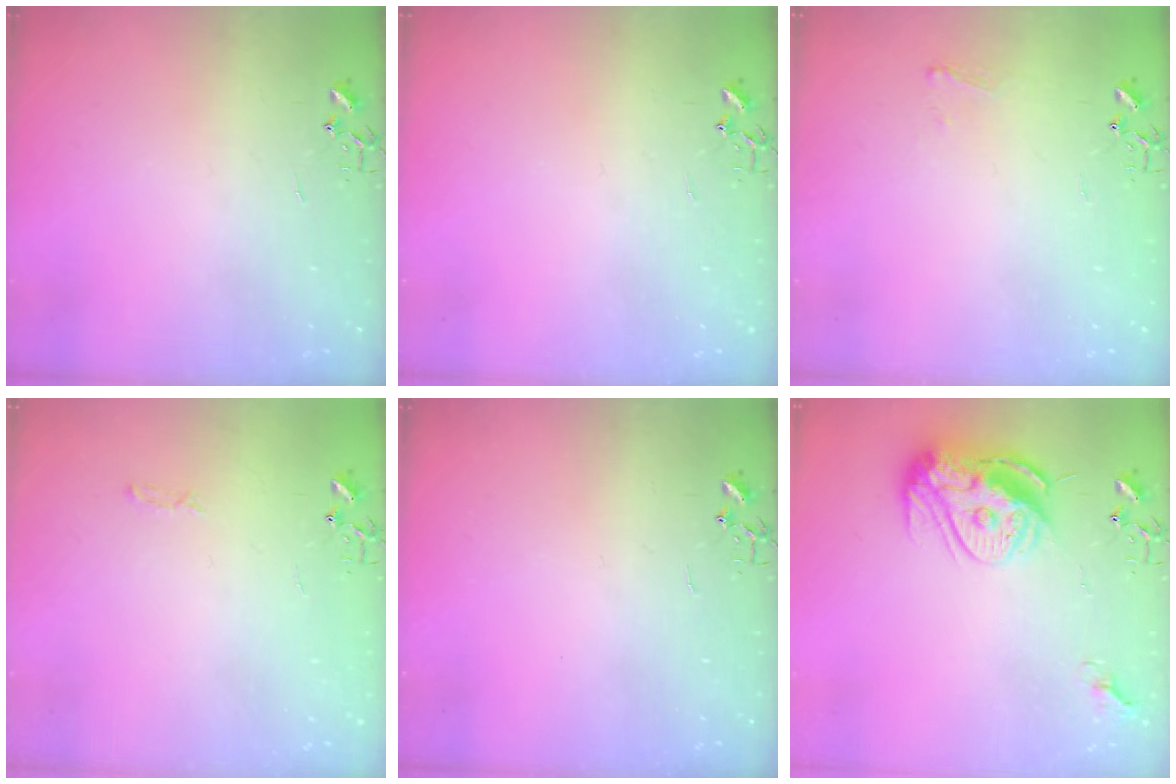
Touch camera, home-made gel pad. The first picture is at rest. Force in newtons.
{"total": 0.0}
{"total": 5.2, "press": 5.1, "slide": 0.6}
{"total": 3.3, "press": 3.3, "slide": 0.5}
{"total": 0.0}
{"total": 15.6, "press": 15.6, "slide": 1.3}